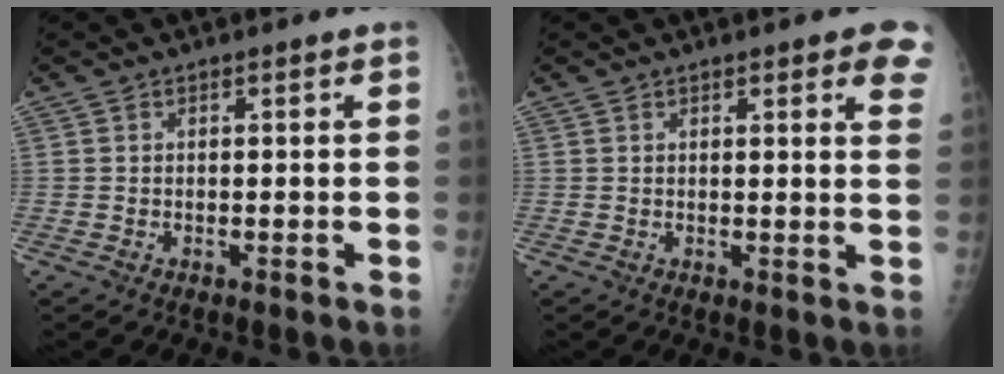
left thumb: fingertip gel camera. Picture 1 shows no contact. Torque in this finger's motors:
{"motor_torque": [-0.06, 0.08, -0.15, -0.03, 0.04]}